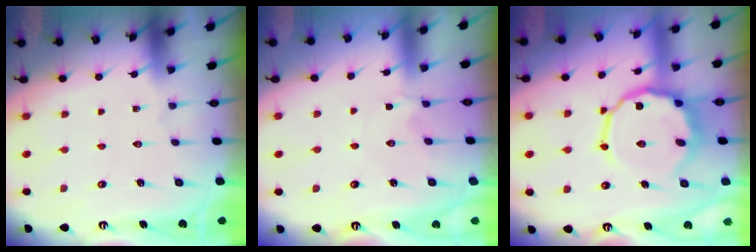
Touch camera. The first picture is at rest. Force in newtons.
{"total": 1.3, "press": 1.3, "slide": 0.4}
{"total": 11.3, "press": 10.9, "slide": 2.9}